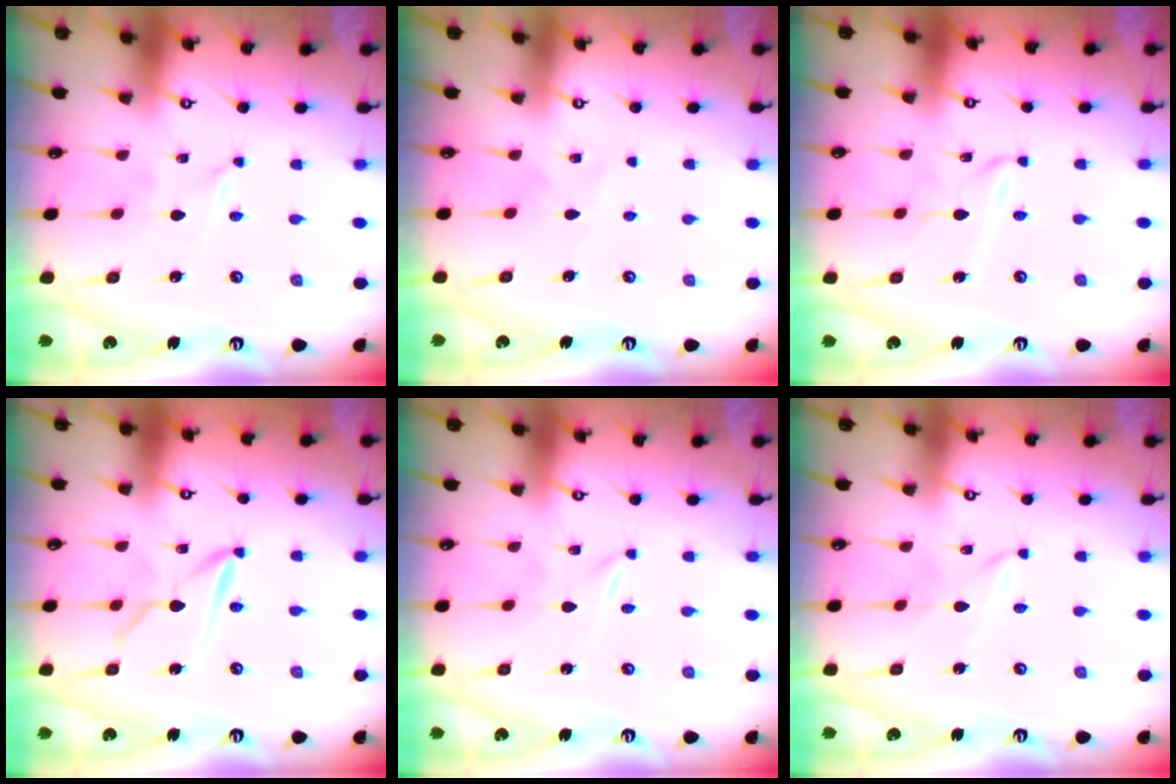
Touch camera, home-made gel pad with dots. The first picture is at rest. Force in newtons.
{"total": 4.5, "press": 4.4, "slide": 0.4}
{"total": 3.4, "press": 3.4, "slide": 0.4}
{"total": 6.9, "press": 6.9, "slide": 0.5}
{"total": 0.0}
{"total": 1.8, "press": 1.7, "slide": 0.2}